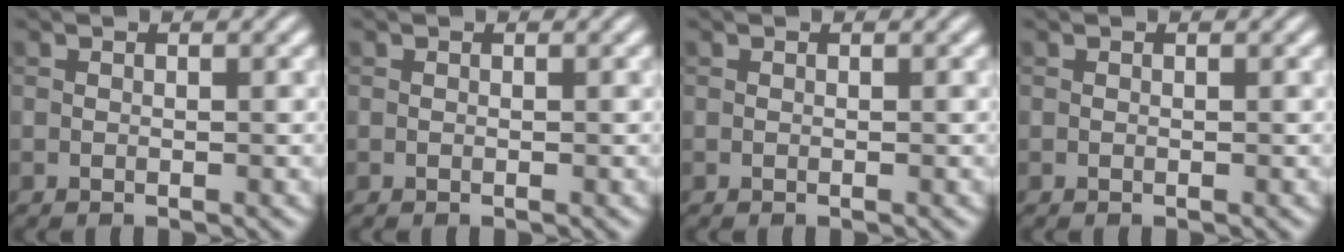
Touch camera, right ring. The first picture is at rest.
{"total": 0.0}
{"total": 0.0}
{"total": 0.0}